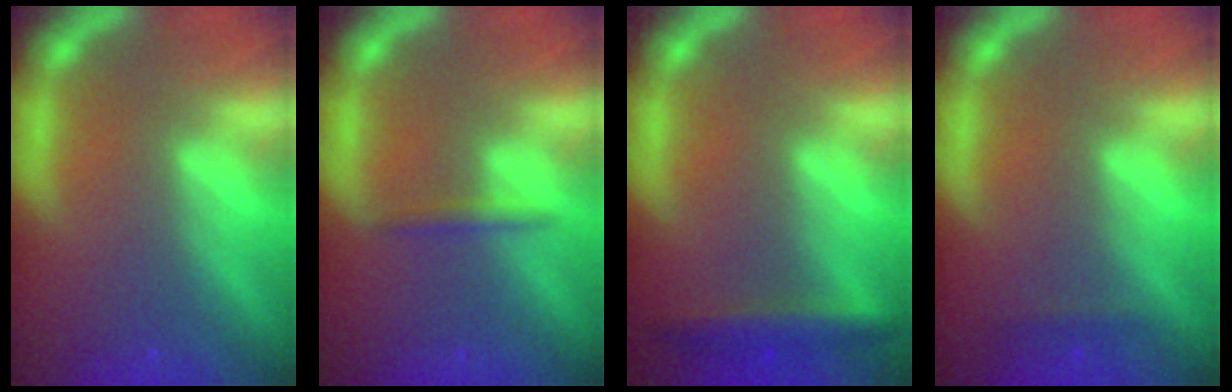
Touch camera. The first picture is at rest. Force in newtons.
{"total": 1.4}
{"total": 3.5}
{"total": 0.9}